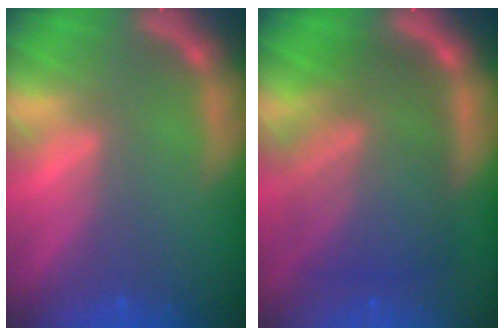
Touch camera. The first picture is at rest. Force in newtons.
{"total": 10.0}